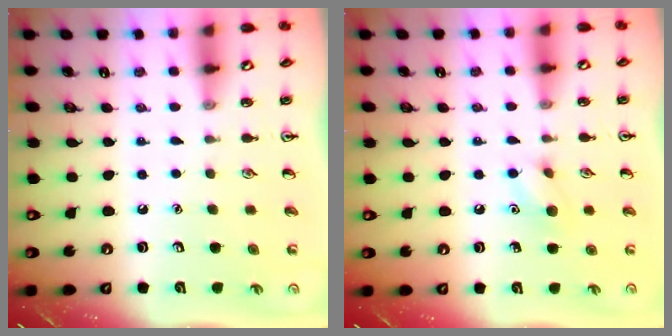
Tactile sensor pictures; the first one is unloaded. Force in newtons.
{"total": 7.3, "press": 7.1, "slide": 1.4}